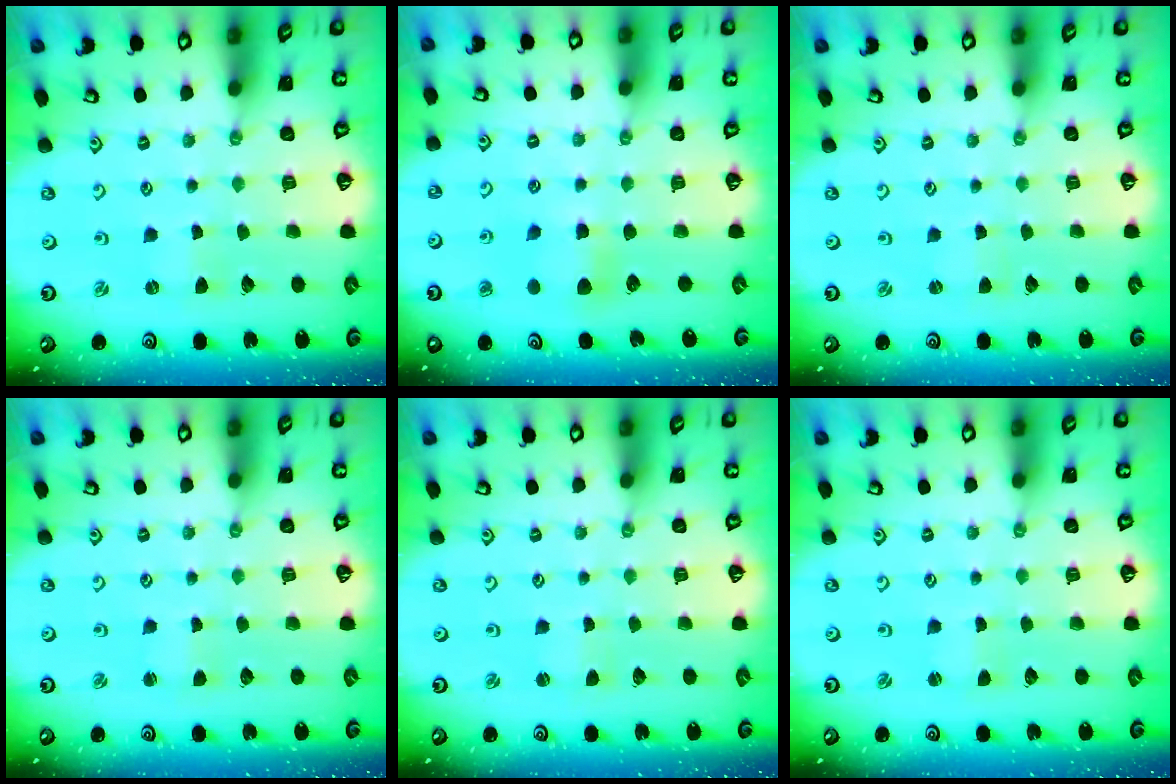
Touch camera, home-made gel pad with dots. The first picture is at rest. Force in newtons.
{"total": 6.5, "press": 6.5, "slide": 0.9}
{"total": 0.5, "press": 0.5, "slide": 0.1}
{"total": 1.7, "press": 1.7, "slide": 0.2}
{"total": 0.7, "press": 0.7, "slide": 0.2}
{"total": 0.0}